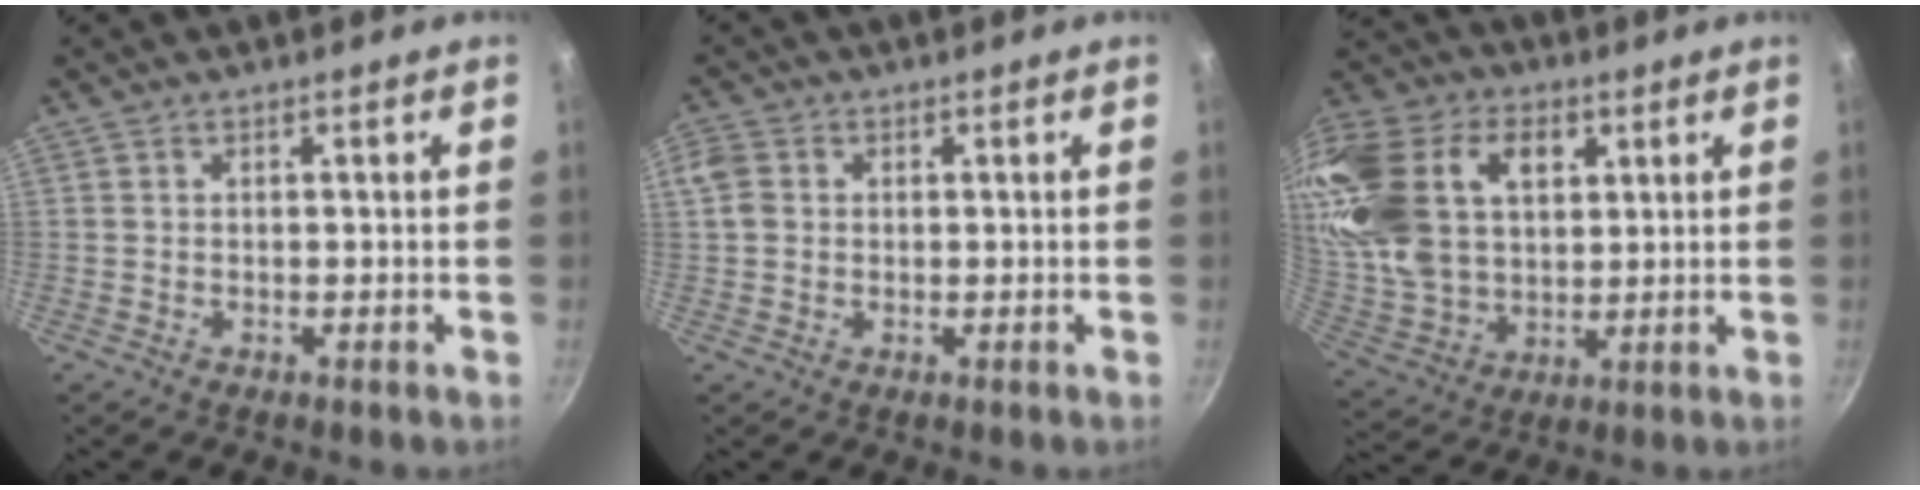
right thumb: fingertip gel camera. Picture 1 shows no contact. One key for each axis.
{"total": 3.9, "fx": 0.4, "fy": 3.3, "fz": 2.1, "tx": -0.039, "ty": 0.005, "tz": -0.001}
{"total": 26.3, "fx": 8.2, "fy": 17.8, "fz": 17.6, "tx": -0.368, "ty": 0.009, "tz": 0.153}